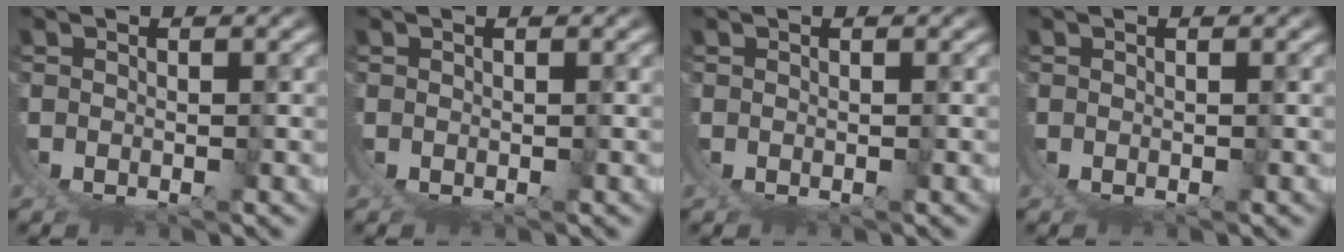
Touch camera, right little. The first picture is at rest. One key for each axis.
{"total": 0.0}
{"total": 0.0}
{"total": 0.0}